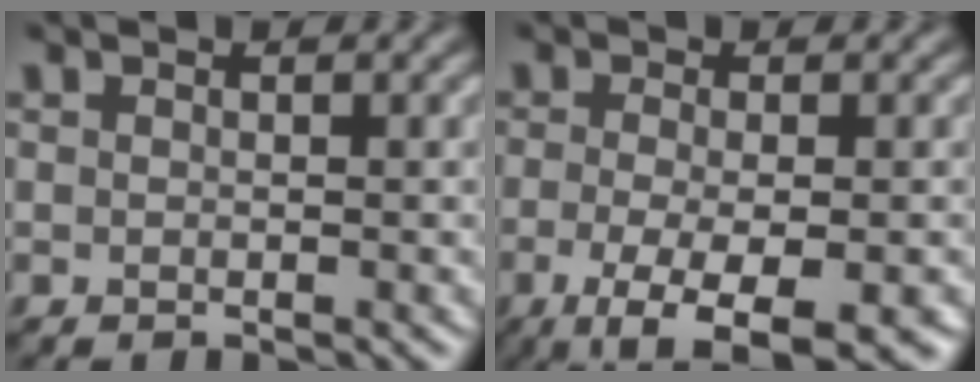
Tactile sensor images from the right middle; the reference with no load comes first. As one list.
[{"total": 7.2, "force": [-3.4, 2.1, 6.0], "torque": [-0.102, -0.011, -0.052]}]